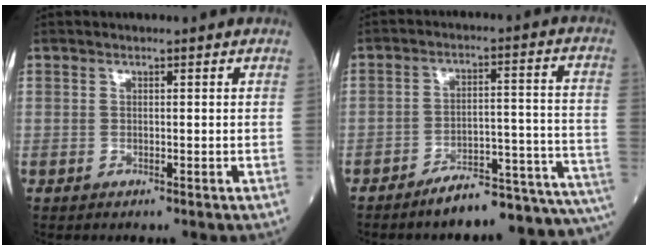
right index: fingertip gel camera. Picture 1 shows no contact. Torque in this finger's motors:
{"motor_torque": [0.20, -0.78, 0.19, 0.01]}